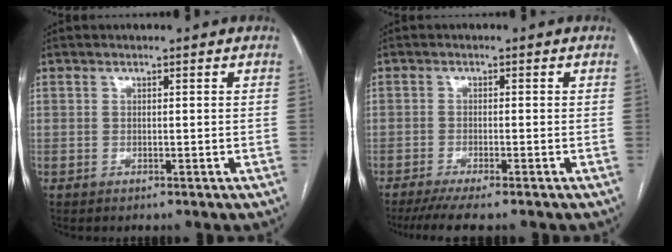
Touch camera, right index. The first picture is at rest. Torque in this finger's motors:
{"motor_torque": [0.40, -0.41, 0.24, 0.05]}